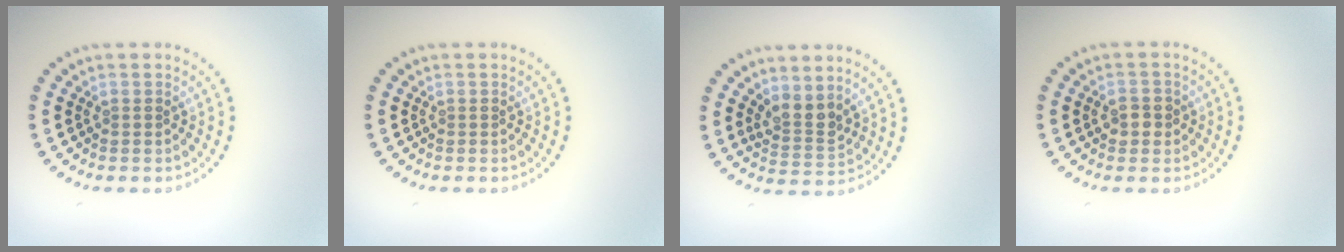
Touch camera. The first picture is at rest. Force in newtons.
{"total": 0.0}
{"total": 2.5, "press": 1.9, "slide": 1.6}
{"total": 1.7, "press": 1.7, "slide": 0.1}